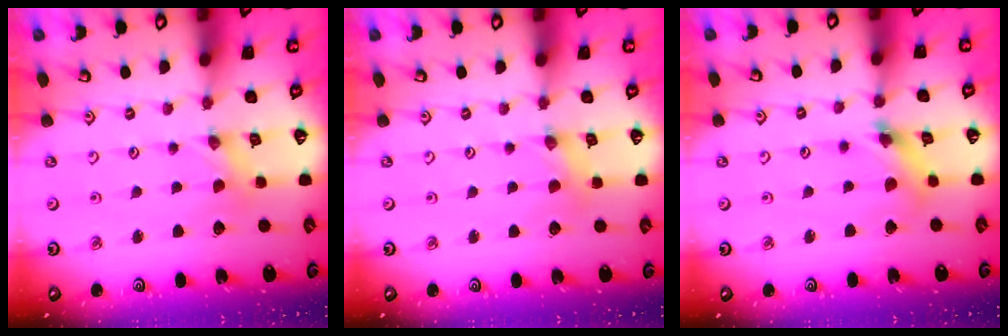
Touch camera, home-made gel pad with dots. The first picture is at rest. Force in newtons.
{"total": 1.6, "press": 1.6, "slide": 0.2}
{"total": 6.3, "press": 6.3, "slide": 0.7}